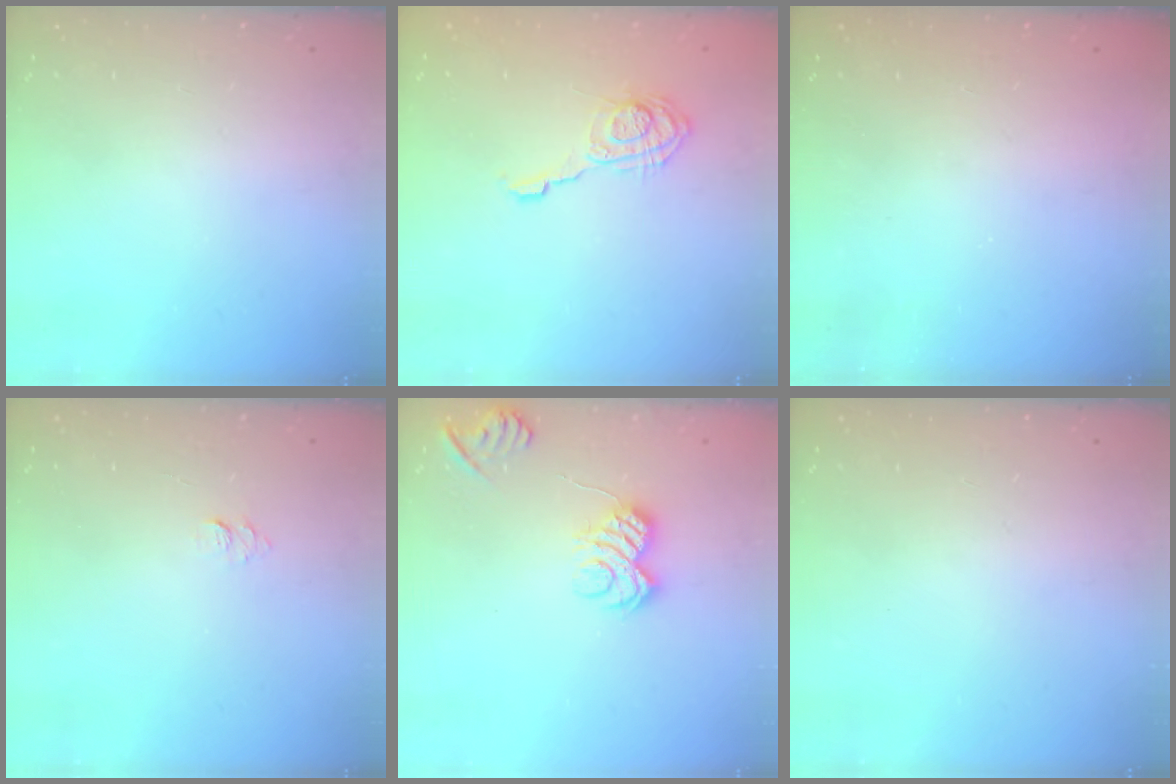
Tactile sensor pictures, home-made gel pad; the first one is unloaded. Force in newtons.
{"total": 11.8, "press": 11.8, "slide": 0.4}
{"total": 2.3, "press": 2.2, "slide": 0.8}
{"total": 5.2, "press": 5.1, "slide": 0.5}
{"total": 8.7, "press": 8.6, "slide": 0.8}
{"total": 0.0}